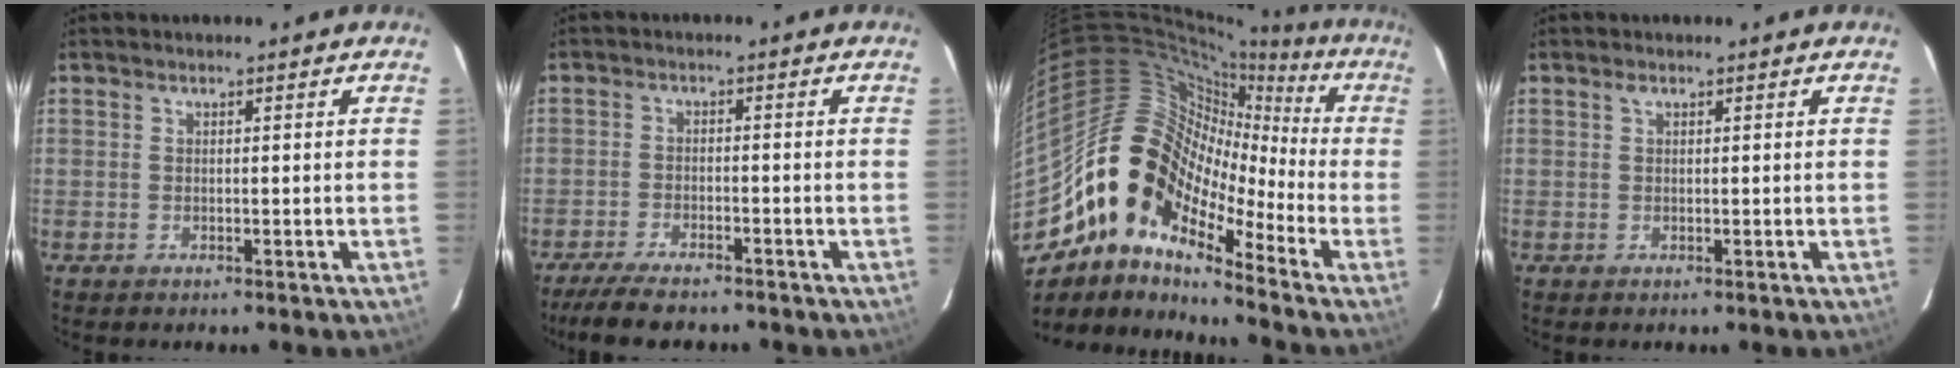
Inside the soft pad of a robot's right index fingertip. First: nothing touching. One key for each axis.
{"total": 8.6, "fx": -7.3, "fy": 1.8, "fz": 4.0, "tx": -0.099, "ty": -0.021, "tz": -0.125}
{"total": 15.2, "fx": -8.2, "fy": 9.1, "fz": 9.1, "tx": -0.142, "ty": 0.017, "tz": -0.180}
{"total": 0.5, "fx": 0.3, "fy": 0.3, "fz": 0.3, "tx": -0.005, "ty": 0.003, "tz": 0.004}